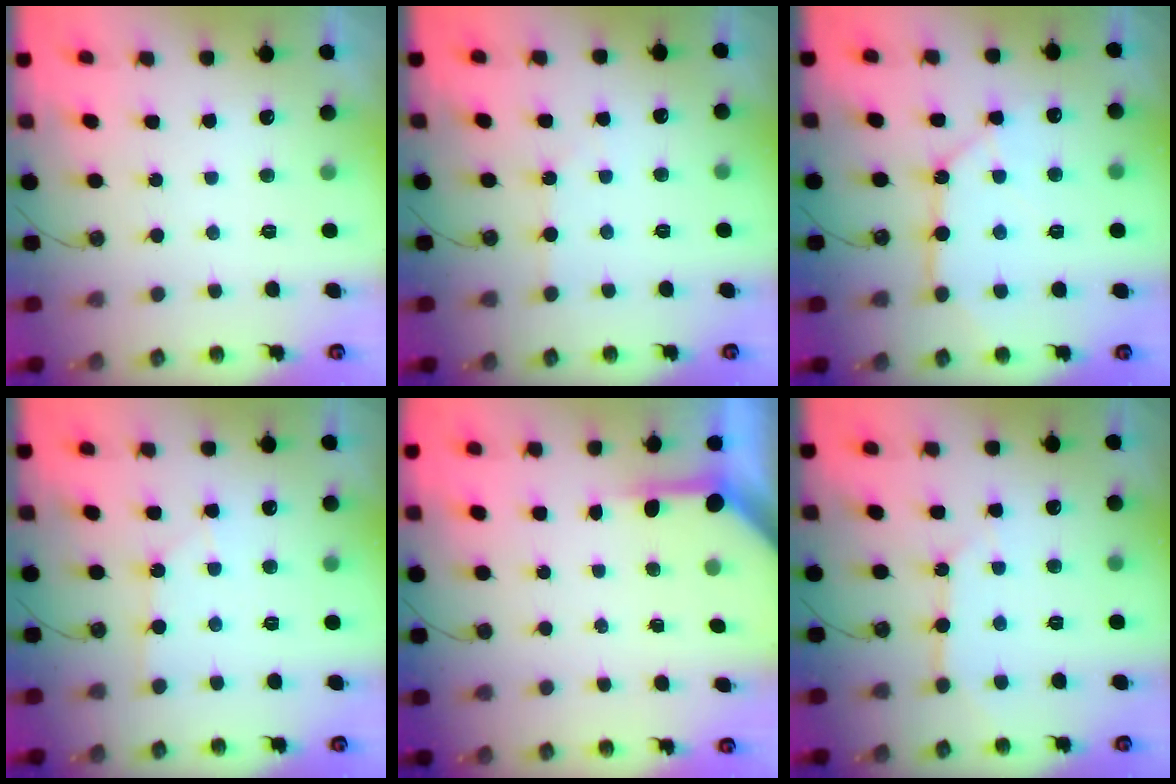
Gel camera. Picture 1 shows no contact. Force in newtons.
{"total": 3.1, "press": 3.1, "slide": 0.6}
{"total": 11.4, "press": 11.3, "slide": 1.0}
{"total": 4.0, "press": 4.0, "slide": 0.6}
{"total": 3.8, "press": 3.8, "slide": 0.5}
{"total": 5.4, "press": 5.4, "slide": 0.6}